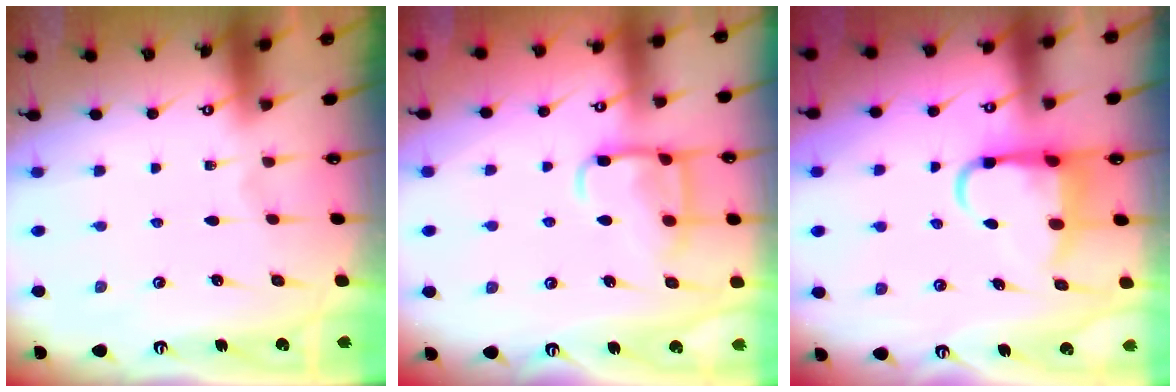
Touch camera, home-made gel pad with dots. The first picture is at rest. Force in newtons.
{"total": 11.8, "press": 11.8, "slide": 1.2}
{"total": 8.0, "press": 7.8, "slide": 1.6}